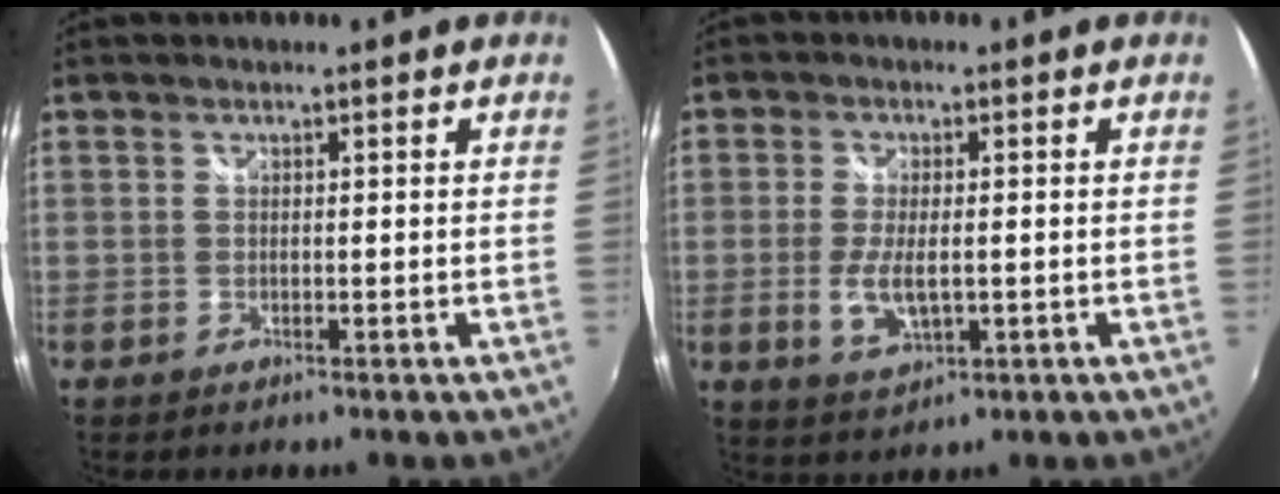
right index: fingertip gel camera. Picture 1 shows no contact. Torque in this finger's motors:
{"motor_torque": [0.07, -0.09, 0.08, 0.08]}